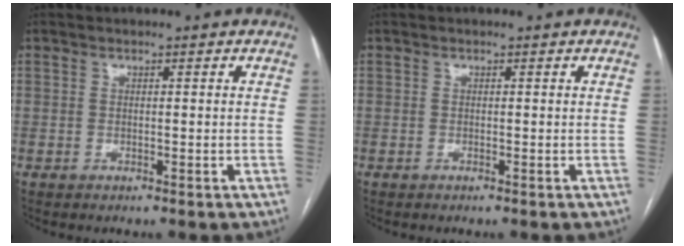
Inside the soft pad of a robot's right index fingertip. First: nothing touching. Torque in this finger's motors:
{"motor_torque": [0.33, 0.13, -0.01, 0.01]}